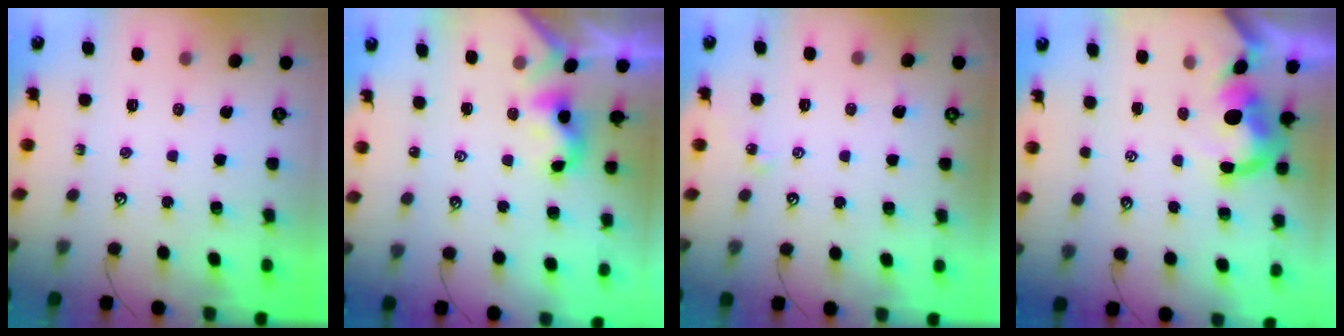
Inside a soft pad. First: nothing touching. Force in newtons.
{"total": 2.4, "press": 2.4, "slide": 0.2}
{"total": 2.8, "press": 2.7, "slide": 0.4}
{"total": 2.8, "press": 2.6, "slide": 0.9}